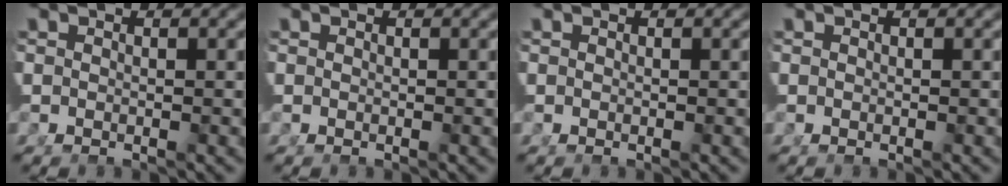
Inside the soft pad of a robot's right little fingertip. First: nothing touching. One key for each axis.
{"total": 0.0}
{"total": 0.0}
{"total": 0.0}